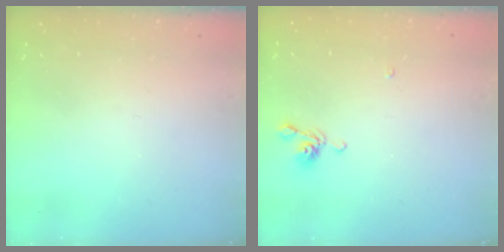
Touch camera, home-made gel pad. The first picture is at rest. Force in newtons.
{"total": 3.1, "press": 3.1, "slide": 0.3}